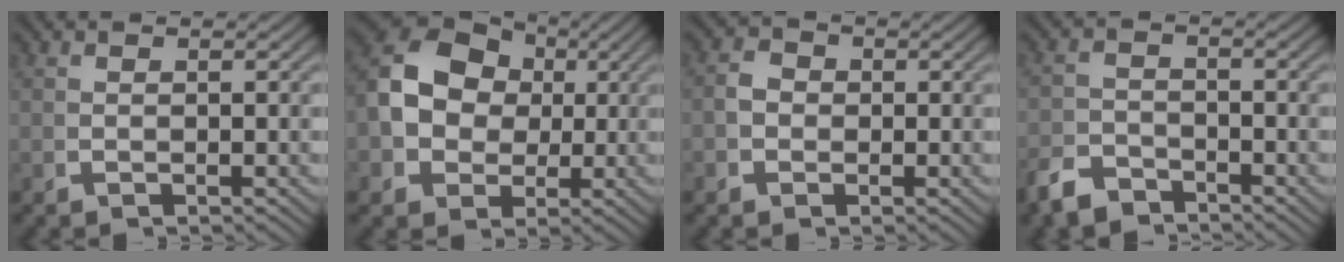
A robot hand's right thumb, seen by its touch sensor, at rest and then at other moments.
{"total": 10.2, "force": [1.5, 8.4, 5.6], "torque": [-0.160, -0.033, 0.041]}
{"total": 2.2, "force": [-0.2, 1.9, 1.0], "torque": [-0.016, -0.002, -0.008]}
{"total": 3.4, "force": [-3.2, 1.0, 0.3], "torque": [0.005, -0.010, -0.057]}